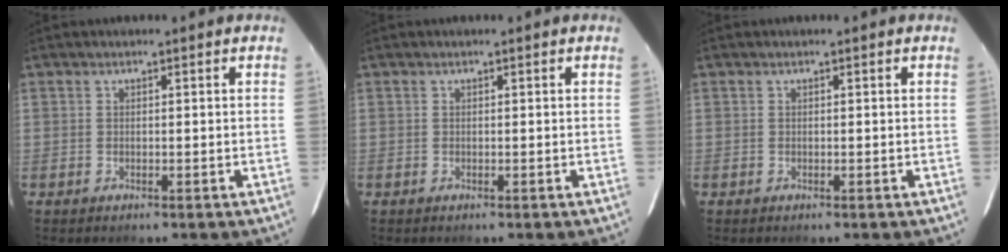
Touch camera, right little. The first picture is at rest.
{"total": 0.0}
{"total": 0.0}